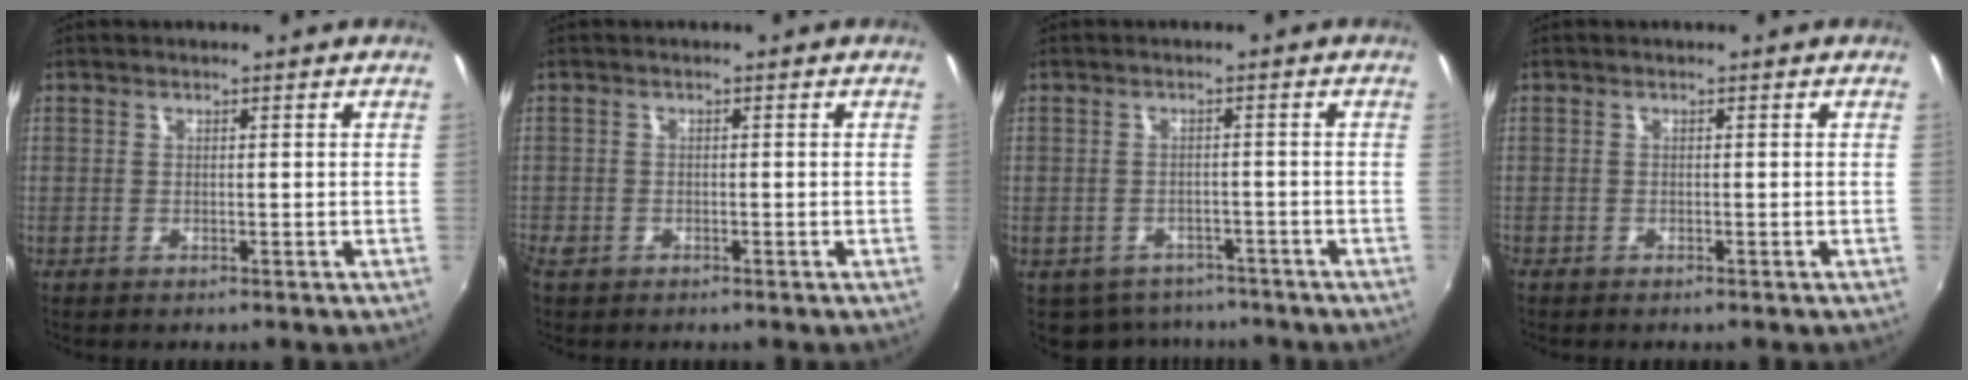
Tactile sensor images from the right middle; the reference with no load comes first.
{"total": 3.4, "force": [-1.9, 2.3, 1.6], "torque": [-0.034, -0.005, -0.032]}
{"total": 9.1, "force": [-6.3, 6.0, 2.9], "torque": [-0.085, -0.011, -0.081]}
{"total": 1.0, "force": [-0.7, 0.6, 0.3], "torque": [-0.008, -0.002, -0.013]}